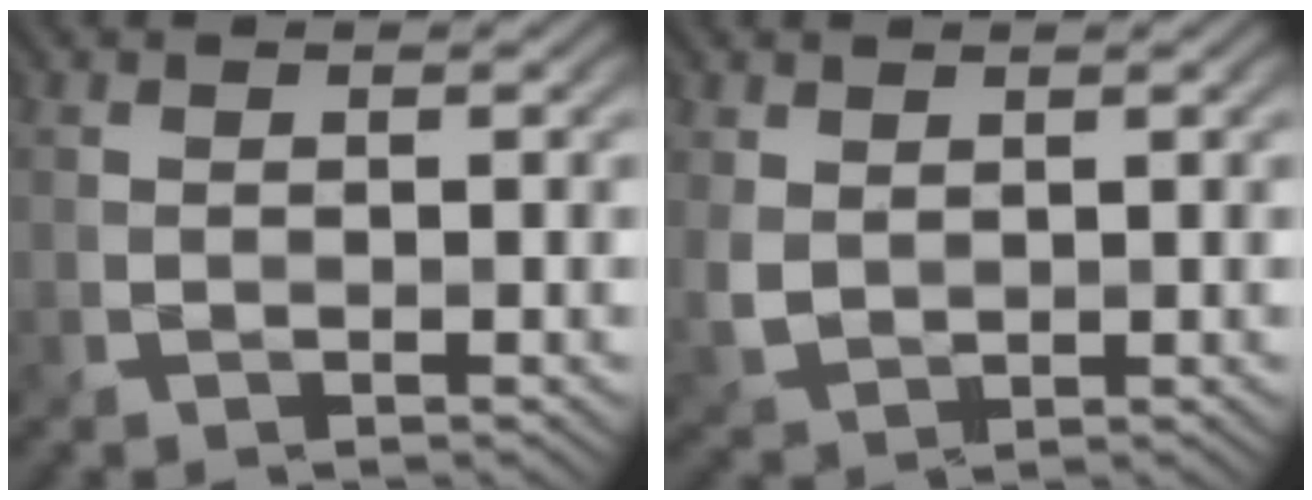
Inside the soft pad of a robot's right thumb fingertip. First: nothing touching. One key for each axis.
{"total": 2.0, "fx": 1.2, "fy": 1.3, "fz": 1.0, "tx": -0.027, "ty": -0.005, "tz": 0.026}